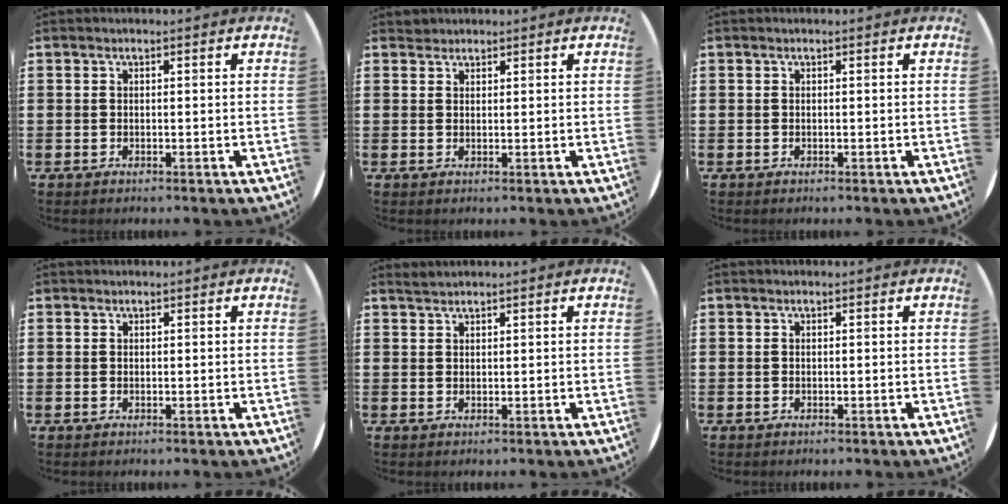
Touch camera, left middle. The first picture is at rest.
{"total": 1.0, "force": [1.0, 0.2, -0.1], "torque": [0.000, 0.001, 0.019]}
{"total": 0.0}
{"total": 0.0}
{"total": 0.9, "force": [0.9, -0.1, -0.1], "torque": [-0.001, -0.001, 0.019]}
{"total": 0.0}